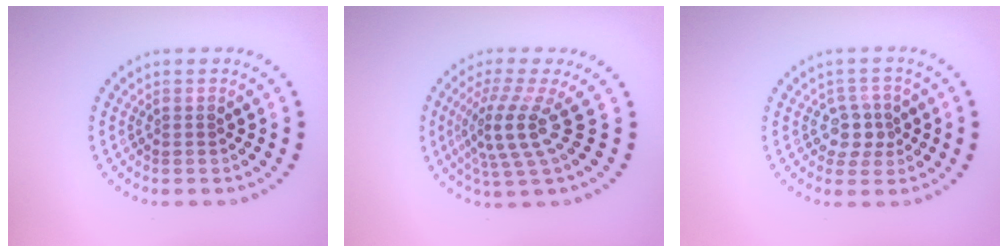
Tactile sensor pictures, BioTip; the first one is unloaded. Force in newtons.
{"total": 4.0, "press": 2.8, "slide": 2.8}
{"total": 2.5, "press": 2.2, "slide": 1.1}